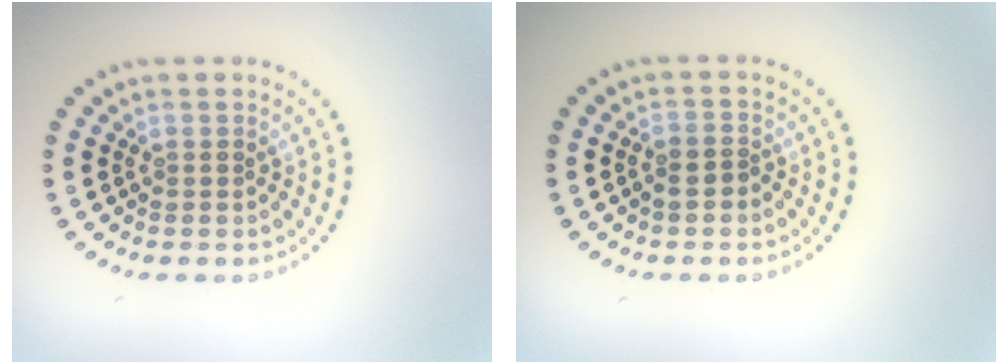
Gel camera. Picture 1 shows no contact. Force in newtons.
{"total": 1.6, "press": 1.4, "slide": 0.6}